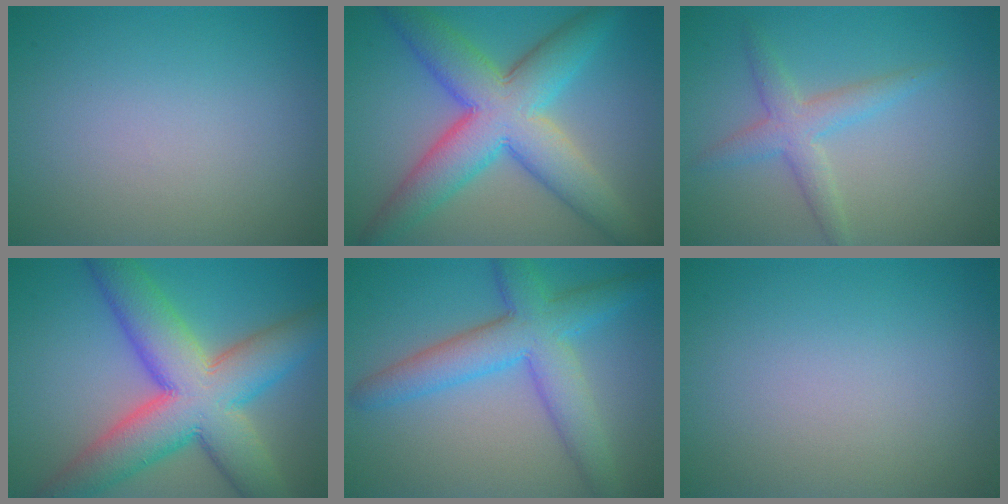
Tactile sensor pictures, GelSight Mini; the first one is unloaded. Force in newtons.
{"total": 9.7, "press": 9.7, "slide": 0.2}
{"total": 2.9, "press": 2.9, "slide": 0.3}
{"total": 11.8, "press": 11.8, "slide": 0.3}
{"total": 6.5, "press": 6.5, "slide": 0.1}
{"total": 0.0}